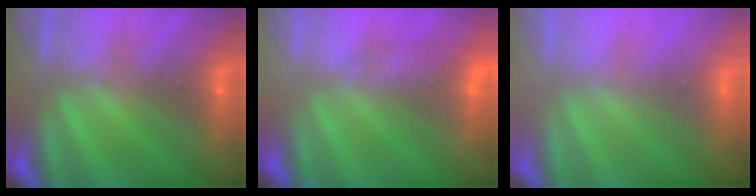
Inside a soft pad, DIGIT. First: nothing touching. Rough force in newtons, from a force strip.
{"total": 4.7}
{"total": 2.8}